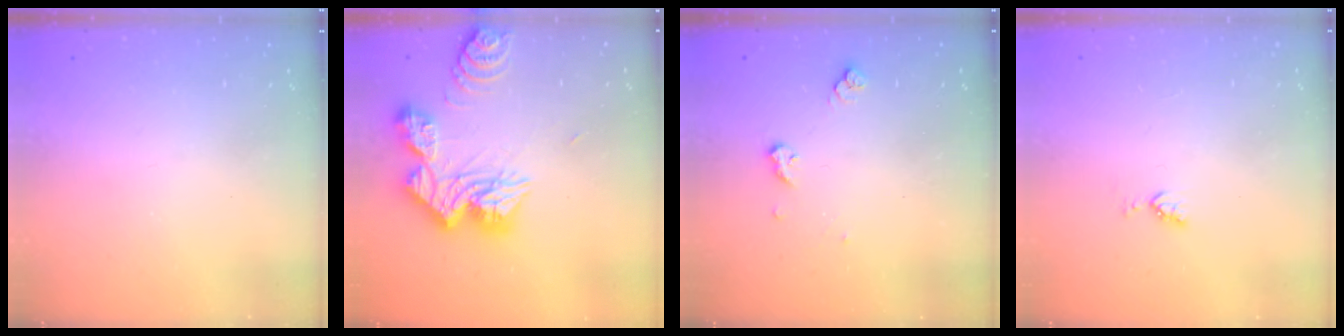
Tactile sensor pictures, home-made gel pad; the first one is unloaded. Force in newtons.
{"total": 19.6, "press": 19.5, "slide": 1.9}
{"total": 6.0, "press": 5.7, "slide": 1.7}
{"total": 3.5, "press": 3.4, "slide": 0.9}